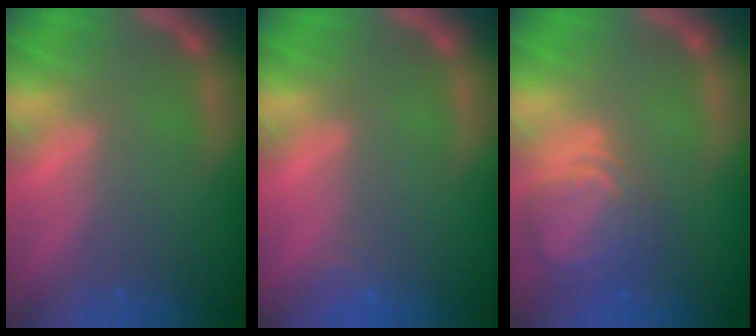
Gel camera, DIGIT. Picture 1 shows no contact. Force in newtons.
{"total": 1.4}
{"total": 6.1}